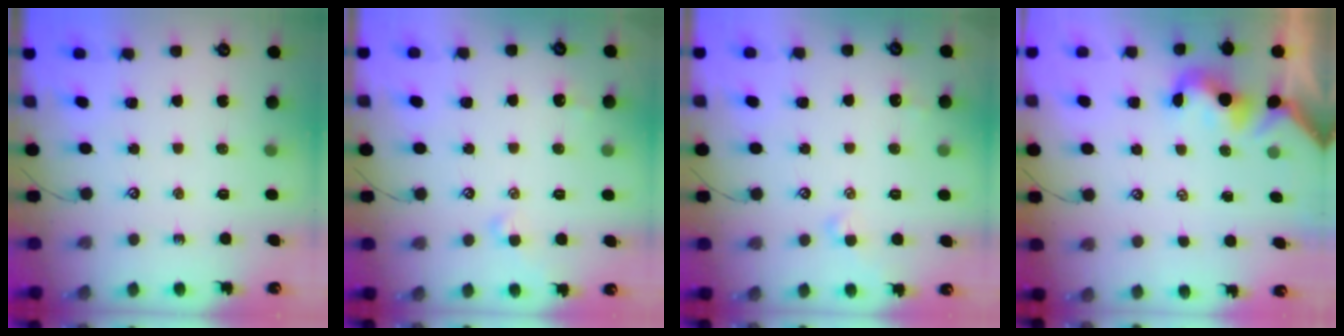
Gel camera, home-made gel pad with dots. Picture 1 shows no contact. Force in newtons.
{"total": 1.4, "press": 1.3, "slide": 0.5}
{"total": 1.4, "press": 1.3, "slide": 0.5}
{"total": 1.6, "press": 1.5, "slide": 0.4}